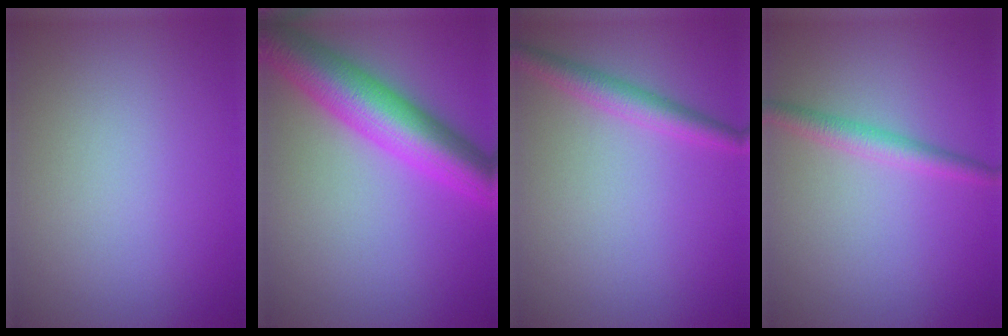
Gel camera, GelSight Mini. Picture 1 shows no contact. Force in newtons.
{"total": 8.7, "press": 8.7, "slide": 0.3}
{"total": 2.8, "press": 2.8, "slide": 0.1}
{"total": 2.4, "press": 2.4, "slide": 0.1}